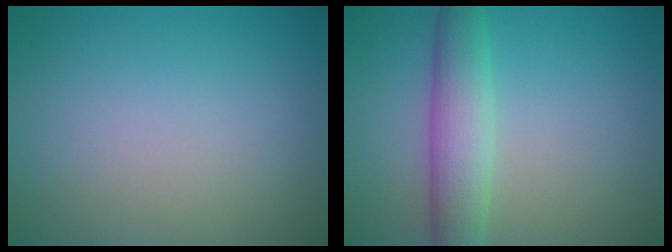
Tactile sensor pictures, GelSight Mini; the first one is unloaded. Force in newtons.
{"total": 4.4, "press": 4.4, "slide": 0.3}